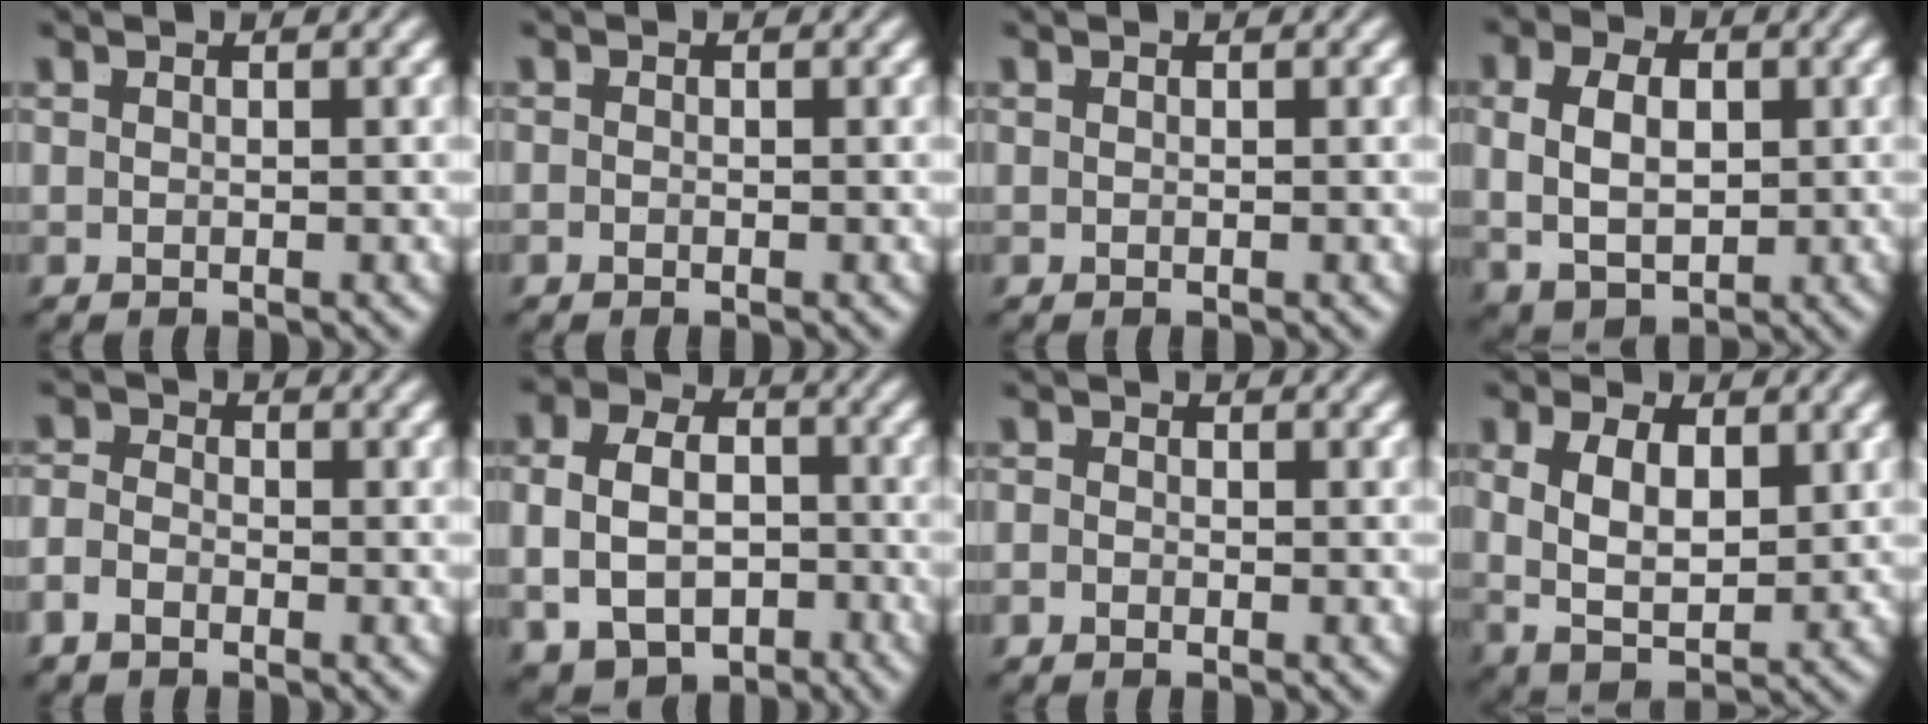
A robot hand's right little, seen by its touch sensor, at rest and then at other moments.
{"total": 0.7, "force": [-0.6, -0.2, -0.1], "torque": [0.006, -0.007, -0.009]}
{"total": 0.0}
{"total": 7.8, "force": [-0.1, 6.2, 4.8], "torque": [-0.086, -0.018, 0.006]}
{"total": 2.2, "force": [-1.5, 1.4, 0.7], "torque": [-0.014, -0.017, -0.024]}
{"total": 8.2, "force": [-2.5, 6.4, 4.5], "torque": [-0.071, -0.027, -0.036]}
{"total": 1.1, "force": [-1.1, 0.3, 0.1], "torque": [0.001, -0.009, -0.018]}
{"total": 7.6, "force": [0.4, 5.7, 4.9], "torque": [-0.103, -0.017, 0.010]}